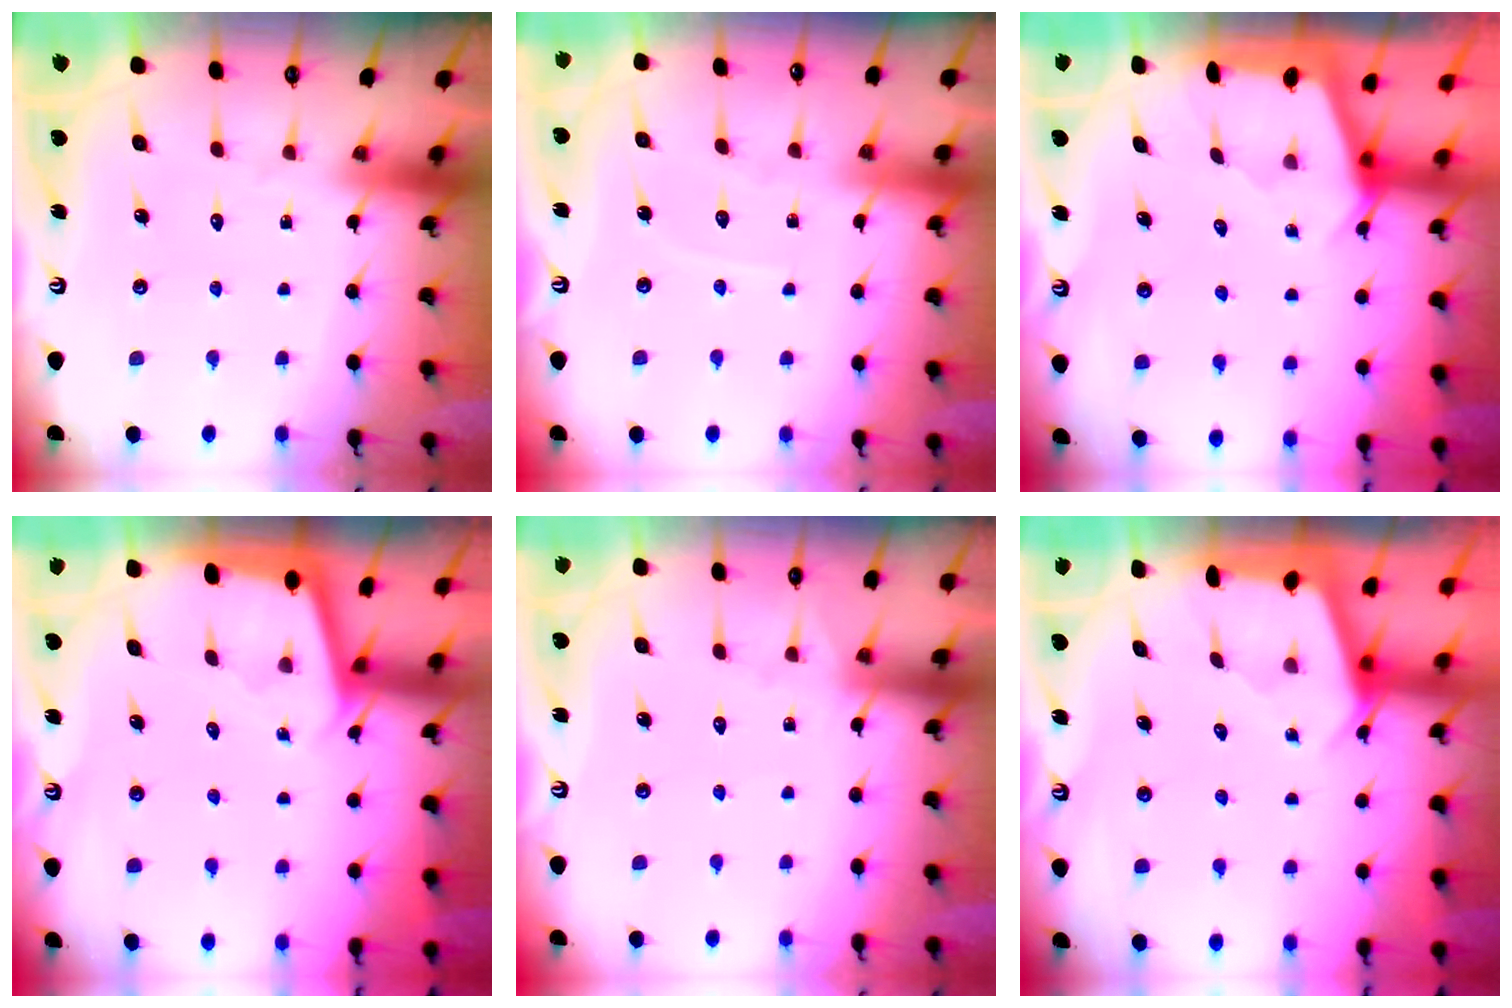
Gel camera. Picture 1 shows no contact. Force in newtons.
{"total": 3.9, "press": 3.9, "slide": 0.3}
{"total": 2.2, "press": 2.2, "slide": 0.3}
{"total": 2.8, "press": 2.8, "slide": 0.2}
{"total": 5.7, "press": 5.7, "slide": 0.7}
{"total": 2.6, "press": 2.6, "slide": 0.3}